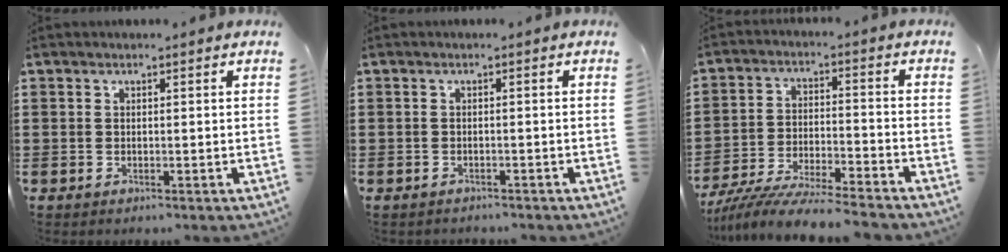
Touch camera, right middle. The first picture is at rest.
{"total": 0.7, "force": [-0.7, 0.2, 0.0], "torque": [-0.002, 0.001, -0.016]}
{"total": 7.8, "force": [-7.5, 0.0, 2.2], "torque": [-0.043, 0.000, -0.148]}